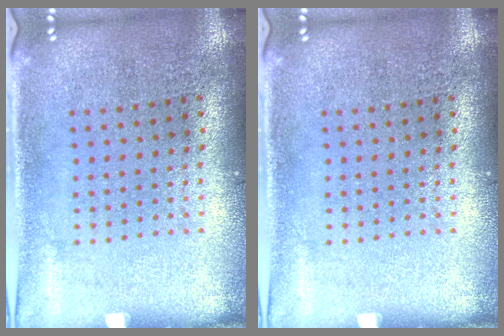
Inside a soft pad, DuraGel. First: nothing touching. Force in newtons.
{"total": 0.0}